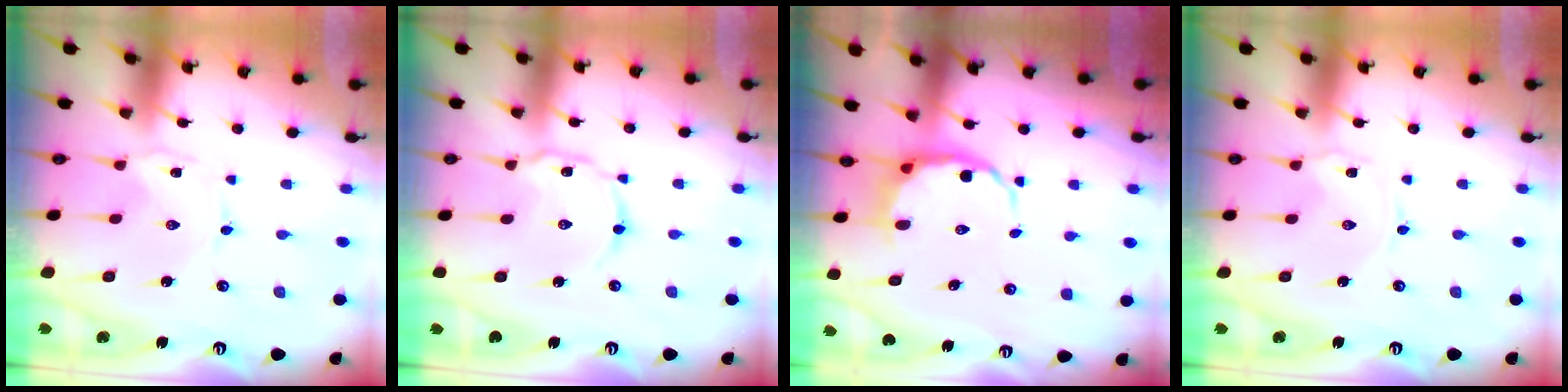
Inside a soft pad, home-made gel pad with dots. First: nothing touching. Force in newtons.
{"total": 5.2, "press": 5.2, "slide": 0.5}
{"total": 6.2, "press": 5.9, "slide": 1.9}
{"total": 0.0}